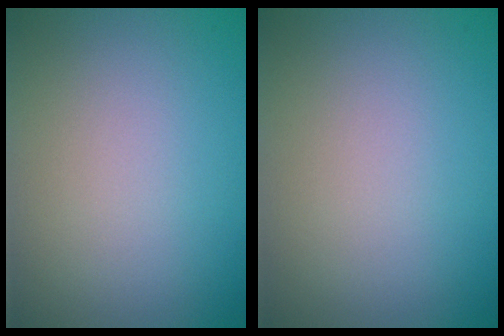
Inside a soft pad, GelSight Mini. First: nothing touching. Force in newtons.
{"total": 0.0}